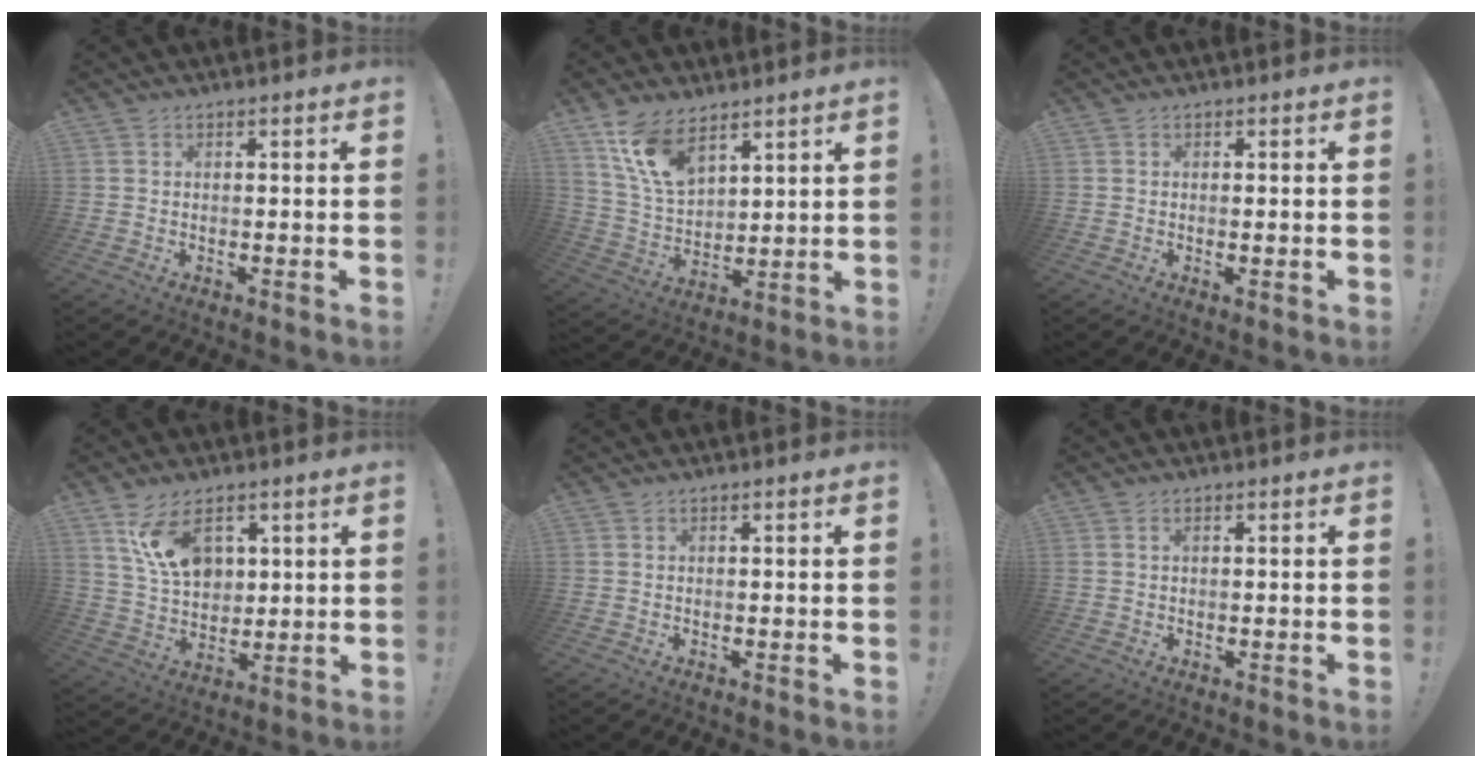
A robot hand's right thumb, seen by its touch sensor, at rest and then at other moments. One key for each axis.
{"total": 12.8, "fx": 8.6, "fy": 6.7, "fz": 6.7, "tx": -0.139, "ty": -0.044, "tz": 0.168}
{"total": 0.9, "fx": 0.1, "fy": -0.1, "fz": 0.9, "tx": -0.012, "ty": -0.004, "tz": 0.002}
{"total": 12.5, "fx": 6.2, "fy": 7.9, "fz": 7.5, "tx": -0.128, "ty": -0.027, "tz": 0.120}
{"total": 0.0}
{"total": 0.8, "fx": 0.3, "fy": 0.3, "fz": 0.6, "tx": -0.017, "ty": 0.002, "tz": 0.007}